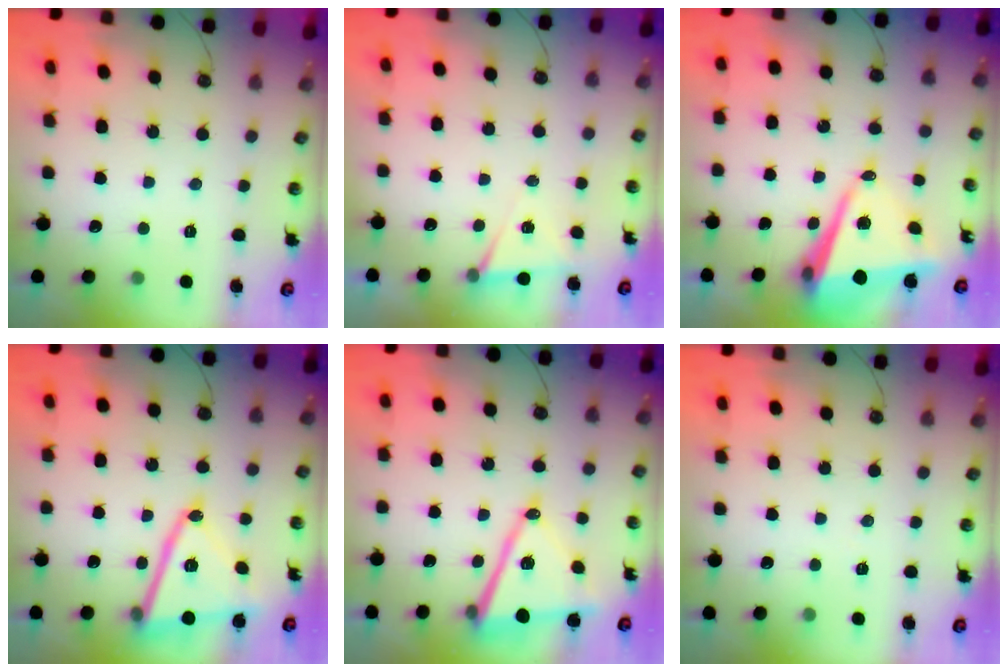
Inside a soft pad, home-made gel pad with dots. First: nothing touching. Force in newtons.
{"total": 5.4, "press": 2.9, "slide": 4.5}
{"total": 10.2, "press": 10.2, "slide": 0.8}
{"total": 17.0, "press": 17.0, "slide": 1.3}
{"total": 14.1, "press": 13.9, "slide": 2.5}
{"total": 4.1, "press": 2.2, "slide": 3.4}